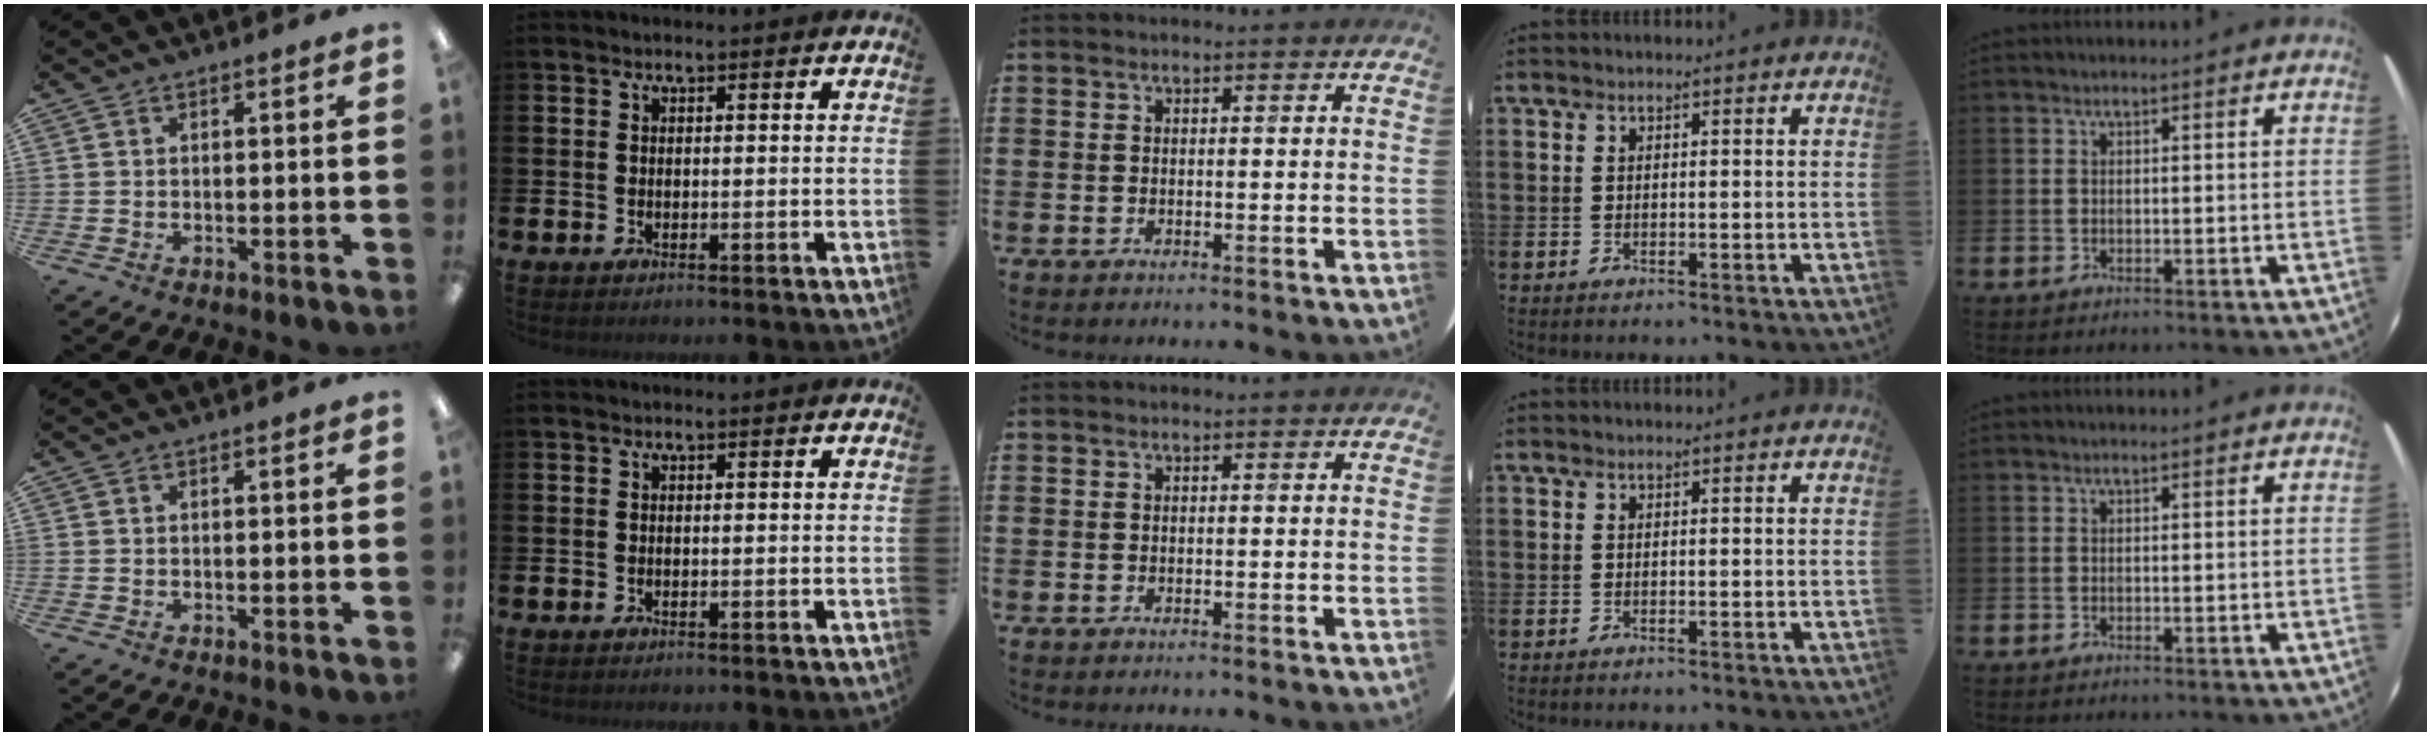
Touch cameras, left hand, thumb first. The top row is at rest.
{}